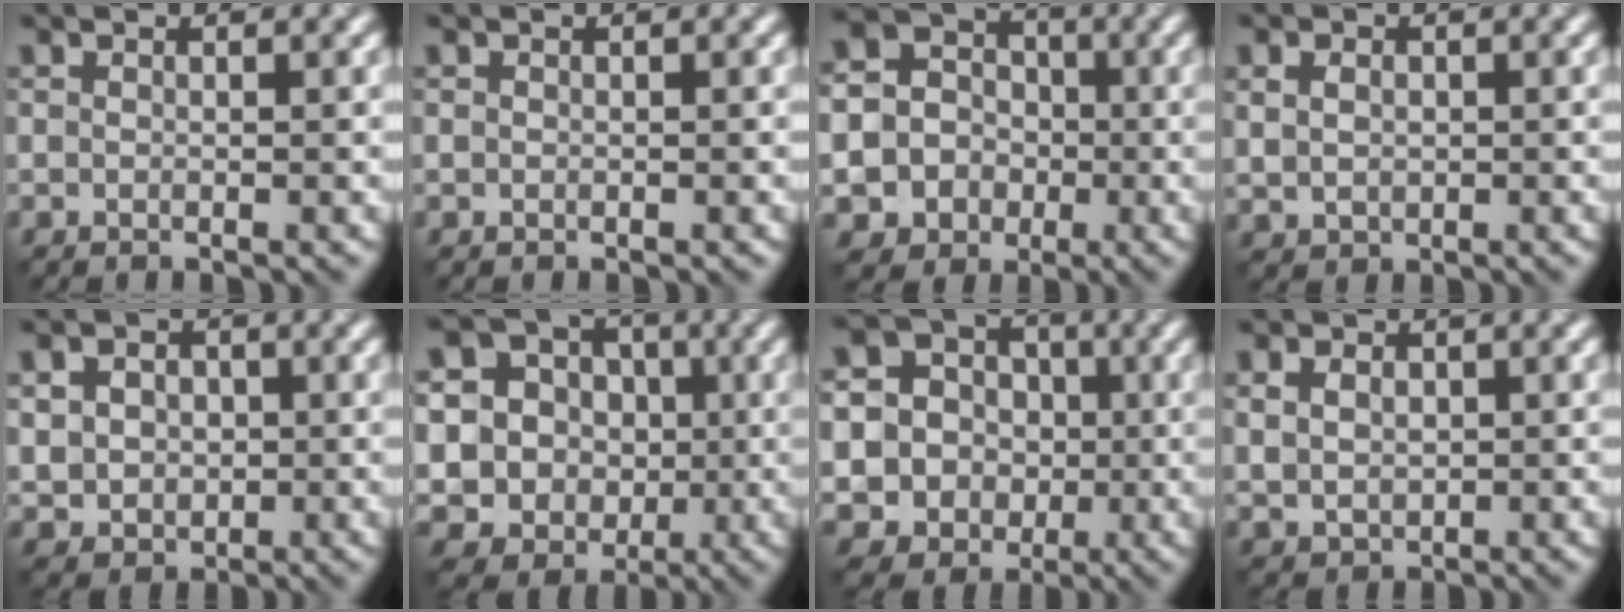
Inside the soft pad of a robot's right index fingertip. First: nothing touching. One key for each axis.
{"total": 0.0}
{"total": 10.2, "fx": -3.3, "fy": 9.4, "fz": 2.4, "tx": -0.068, "ty": -0.020, "tz": -0.072}
{"total": 2.2, "fx": 0.4, "fy": 1.8, "fz": 1.2, "tx": -0.030, "ty": -0.001, "tz": 0.015}
{"total": 4.7, "fx": 0.6, "fy": 4.0, "fz": 2.3, "tx": -0.053, "ty": 0.011, "tz": 0.001}
{"total": 11.9, "fx": -1.0, "fy": 11.2, "fz": 3.8, "tx": -0.108, "ty": 0.027, "tz": -0.032}
{"total": 10.4, "fx": -1.7, "fy": 9.9, "fz": 2.9, "tx": -0.086, "ty": 0.007, "tz": -0.044}
{"total": 2.9, "fx": 0.6, "fy": 2.2, "fz": 1.7, "tx": -0.040, "ty": -0.002, "tz": 0.018}